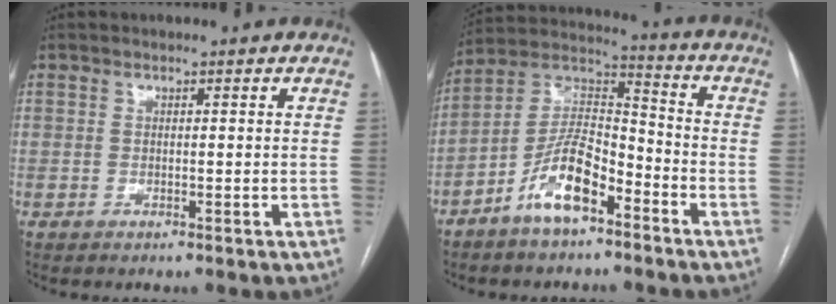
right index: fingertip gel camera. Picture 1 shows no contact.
{"total": 11.4, "force": [-6.5, 4.1, 8.4], "torque": [-0.174, 0.016, -0.123]}